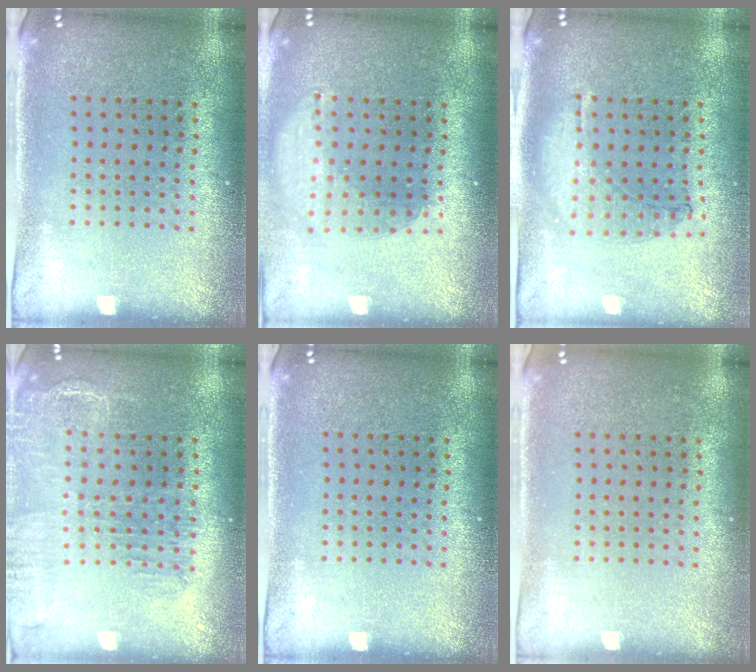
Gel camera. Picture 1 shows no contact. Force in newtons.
{"total": 1.7, "press": 1.3, "slide": 1.1}
{"total": 0.9, "press": 0.9, "slide": 0.2}
{"total": 1.6, "press": 1.5, "slide": 0.5}
{"total": 0.0}
{"total": 0.0}